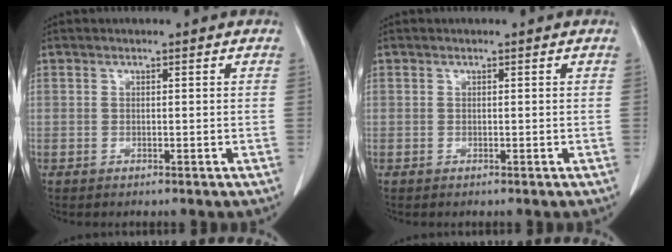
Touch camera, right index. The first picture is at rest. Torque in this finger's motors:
{"motor_torque": [0.00, 0.00, 0.00, 0.00]}